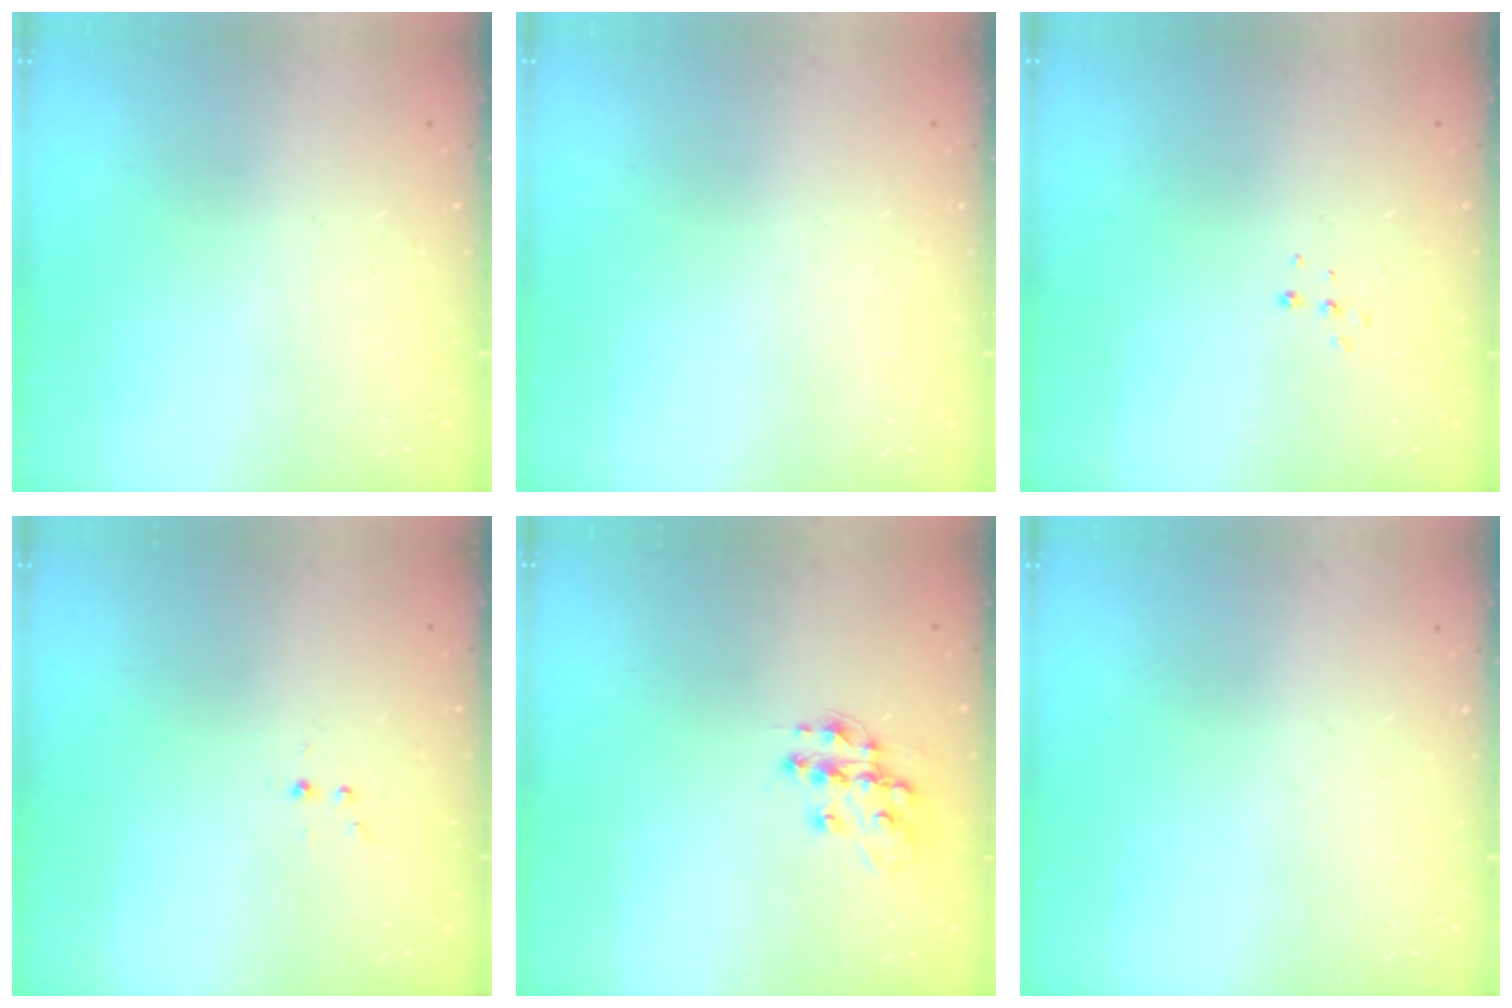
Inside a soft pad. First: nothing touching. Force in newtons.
{"total": 0.0}
{"total": 4.6, "press": 4.5, "slide": 0.8}
{"total": 3.0, "press": 2.6, "slide": 1.5}
{"total": 11.8, "press": 11.8, "slide": 0.7}
{"total": 0.0}